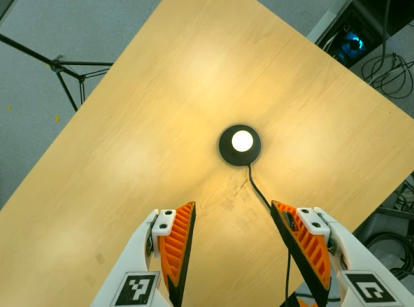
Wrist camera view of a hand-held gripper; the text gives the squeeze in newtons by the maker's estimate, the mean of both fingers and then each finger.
{"total": 0.0}